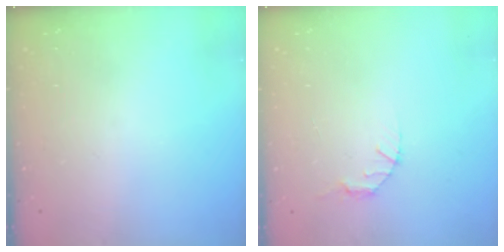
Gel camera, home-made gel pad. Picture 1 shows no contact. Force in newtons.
{"total": 2.8, "press": 2.8, "slide": 0.4}